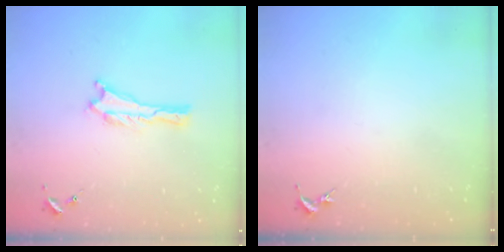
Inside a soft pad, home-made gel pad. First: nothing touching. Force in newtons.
{"total": 0.0}